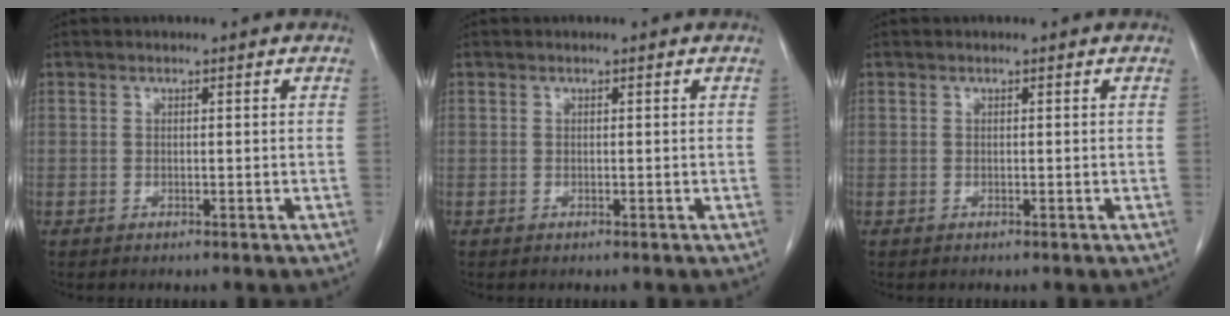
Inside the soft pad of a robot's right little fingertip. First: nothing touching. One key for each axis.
{"total": 0.0}
{"total": 0.0}